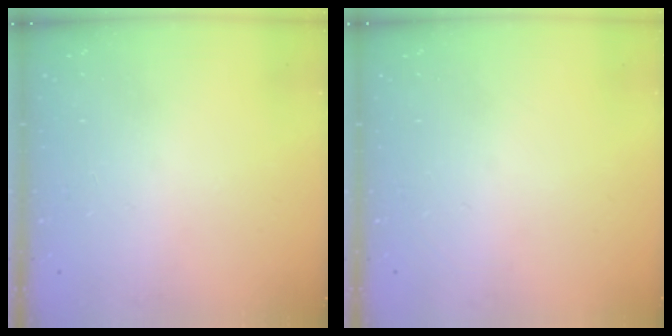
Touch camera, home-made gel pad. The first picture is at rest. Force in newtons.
{"total": 0.0}